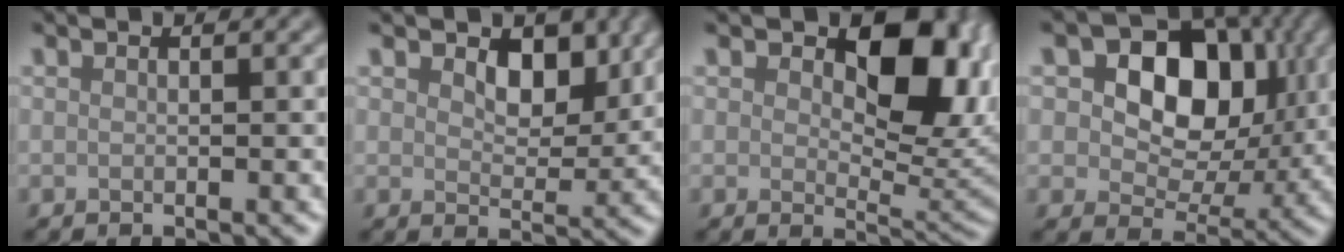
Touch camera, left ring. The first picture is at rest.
{"total": 3.2, "force": [1.6, 2.0, 1.9], "torque": [-0.046, -0.007, 0.031]}
{"total": 7.7, "force": [2.2, 4.3, 5.9], "torque": [-0.088, -0.008, 0.043]}
{"total": 9.9, "force": [2.7, 6.9, 6.6], "torque": [-0.103, 0.005, 0.039]}